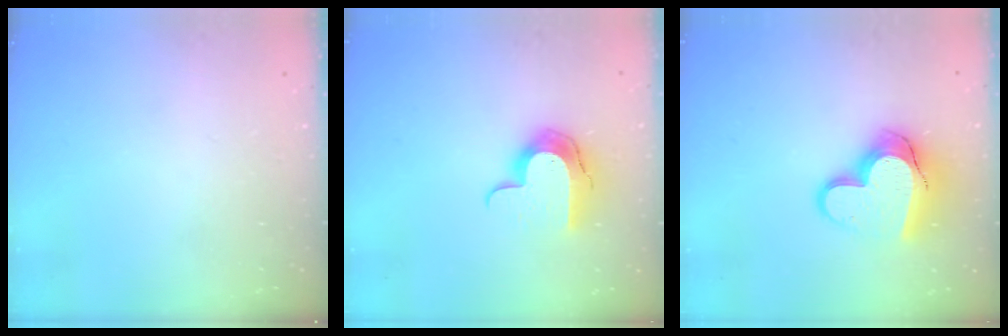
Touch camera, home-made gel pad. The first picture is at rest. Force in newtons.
{"total": 10.5, "press": 10.5, "slide": 0.8}
{"total": 16.2, "press": 16.2, "slide": 1.3}